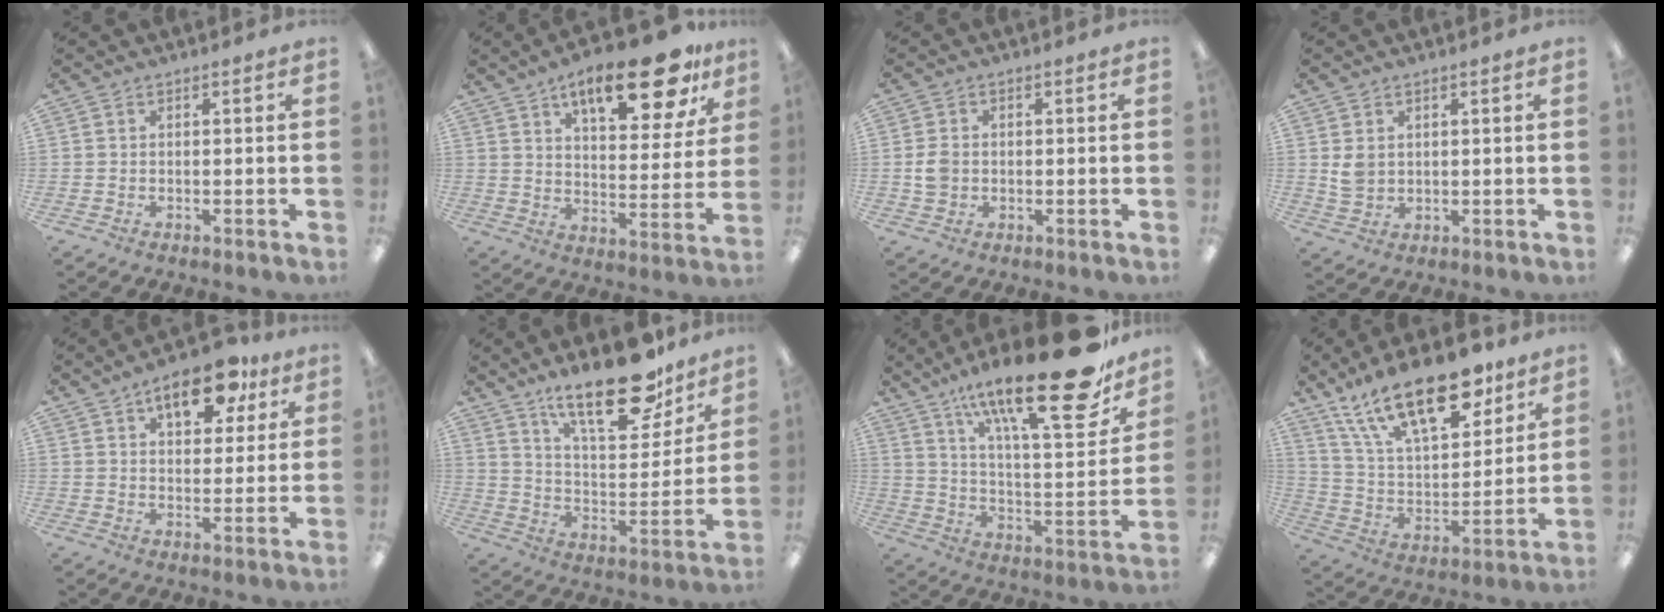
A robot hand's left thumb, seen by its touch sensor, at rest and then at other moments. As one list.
[{"total": 18.3, "force": [11.8, 6.8, 12.2], "torque": [-0.172, -0.060, 0.188]}, {"total": 3.7, "force": [-0.2, 3.1, 2.0], "torque": [-0.028, 0.003, -0.004]}, {"total": 3.7, "force": [1.4, 2.9, 1.8], "torque": [-0.029, -0.001, 0.026]}, {"total": 13.1, "force": [7.6, 6.4, 8.5], "torque": [-0.106, -0.029, 0.125]}, {"total": 21.3, "force": [14.9, 8.2, 12.8], "torque": [-0.199, -0.087, 0.251]}, {"total": 27.6, "force": [18.2, 7.5, 19.3], "torque": [-0.294, -0.115, 0.291]}, {"total": 23.1, "force": [15.4, 9.7, 14.3], "torque": [-0.246, -0.077, 0.269]}]